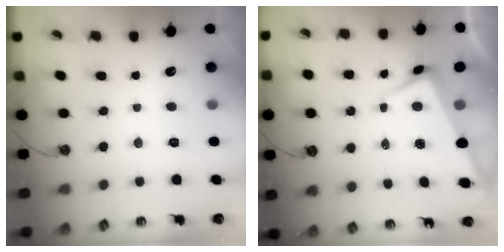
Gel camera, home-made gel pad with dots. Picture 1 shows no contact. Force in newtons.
{"total": 1.2, "press": 1.1, "slide": 0.5}